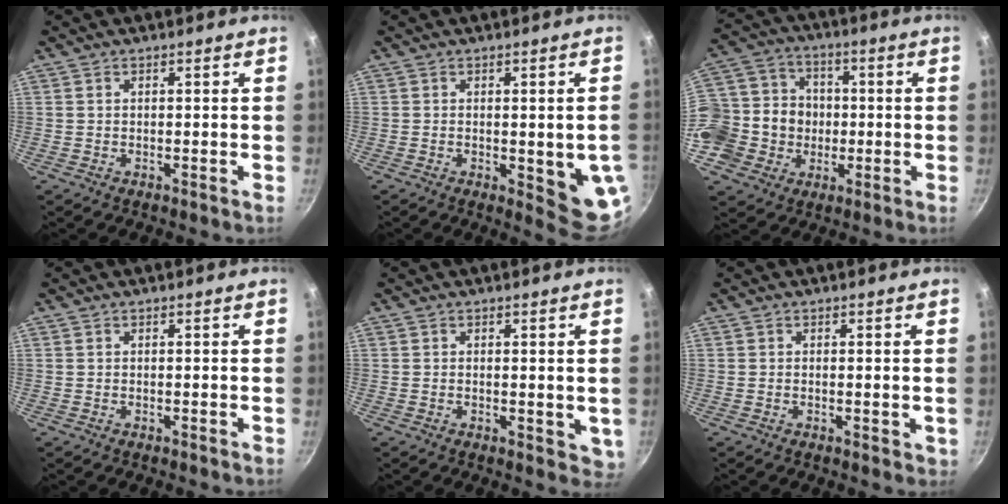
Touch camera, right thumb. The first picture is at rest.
{"total": 9.2, "force": [-1.2, 3.1, 8.6], "torque": [-0.082, -0.012, -0.011]}
{"total": 17.1, "force": [-1.6, 15.3, 7.4], "torque": [-0.128, 0.027, -0.027]}
{"total": 0.0}
{"total": 3.3, "force": [0.4, 1.8, 2.7], "torque": [-0.028, -0.007, 0.006]}
{"total": 1.2, "force": [0.0, 0.5, 1.1], "torque": [-0.013, -0.001, -0.001]}